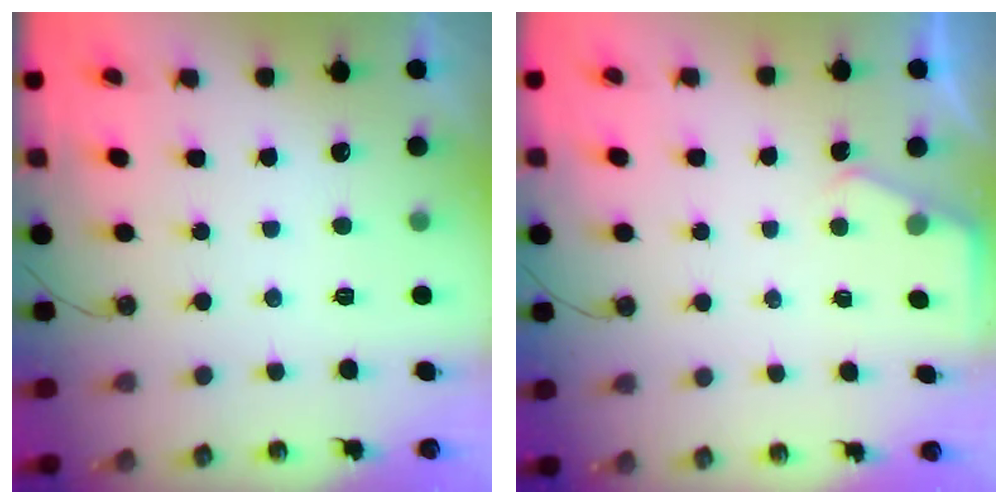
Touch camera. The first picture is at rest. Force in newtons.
{"total": 2.1, "press": 2.1, "slide": 0.4}